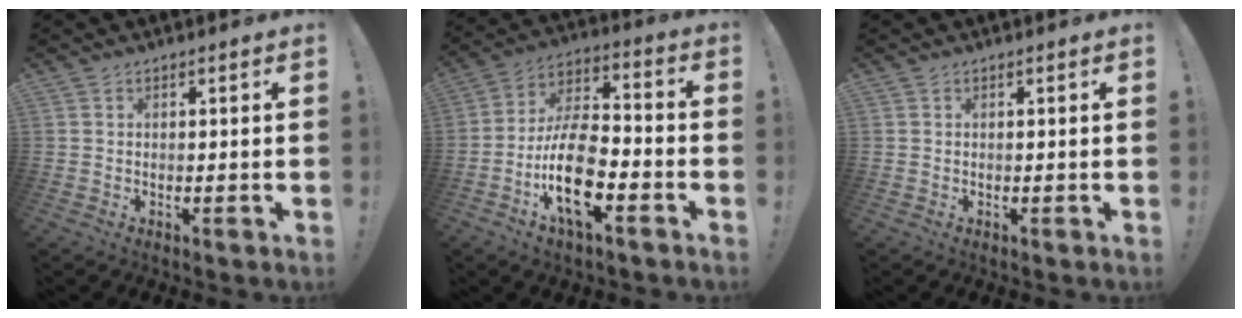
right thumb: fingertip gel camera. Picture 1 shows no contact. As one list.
[{"total": 18.1, "force": [-7.4, 8.7, 14.1], "torque": [-0.268, 0.038, -0.121]}, {"total": 0.0}]